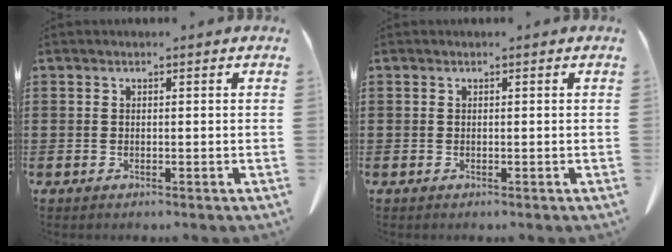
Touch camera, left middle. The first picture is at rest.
{"total": 0.0}